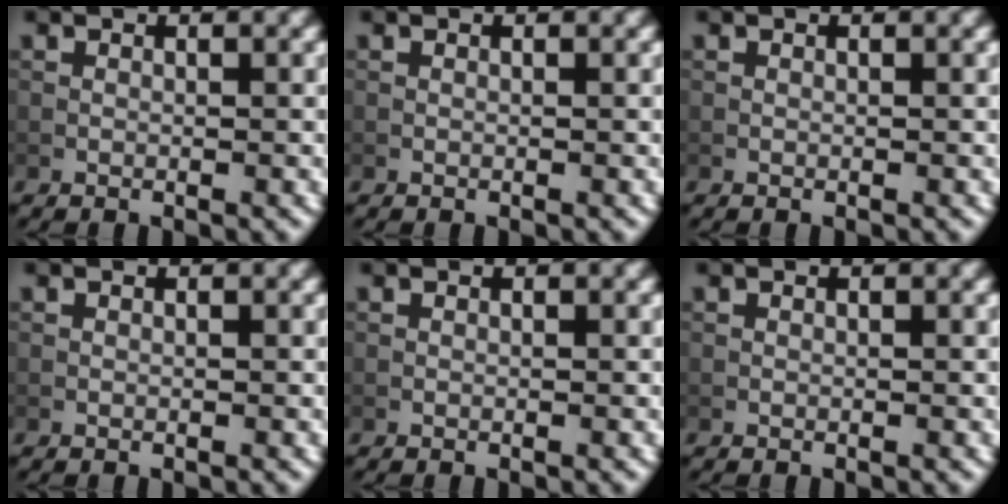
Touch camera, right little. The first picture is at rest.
{"total": 0.0}
{"total": 0.0}
{"total": 0.0}
{"total": 0.0}
{"total": 0.0}